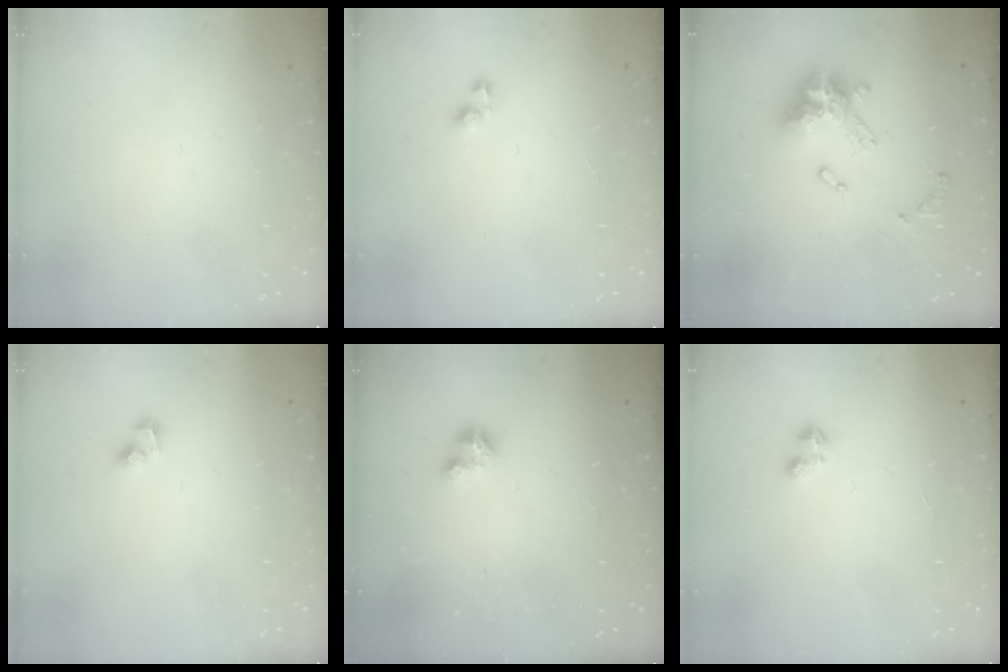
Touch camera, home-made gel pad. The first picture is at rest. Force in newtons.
{"total": 2.9, "press": 2.9, "slide": 0.2}
{"total": 14.7, "press": 14.6, "slide": 1.6}
{"total": 2.7, "press": 2.4, "slide": 1.1}
{"total": 2.9, "press": 2.9, "slide": 0.2}
{"total": 2.2, "press": 2.2, "slide": 0.4}